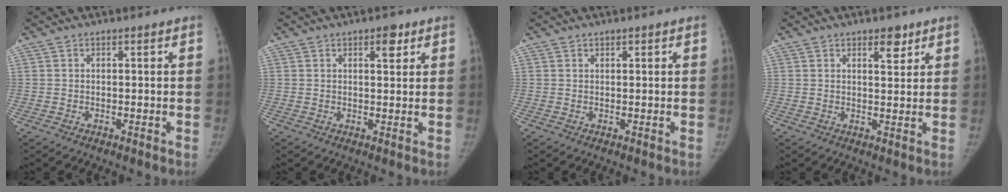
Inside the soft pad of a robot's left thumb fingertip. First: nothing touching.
{"total": 3.0, "force": [1.7, 1.3, 2.1], "torque": [-0.018, -0.007, 0.023]}
{"total": 0.5, "force": [0.5, 0.2, 0.2], "torque": [0.000, -0.003, 0.006]}
{"total": 3.5, "force": [2.3, 1.5, 2.1], "torque": [-0.013, -0.015, 0.034]}